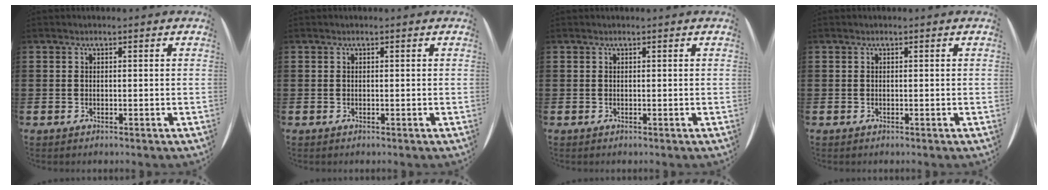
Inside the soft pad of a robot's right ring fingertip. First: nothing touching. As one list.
[{"total": 0.0}, {"total": 0.0}, {"total": 0.0}]